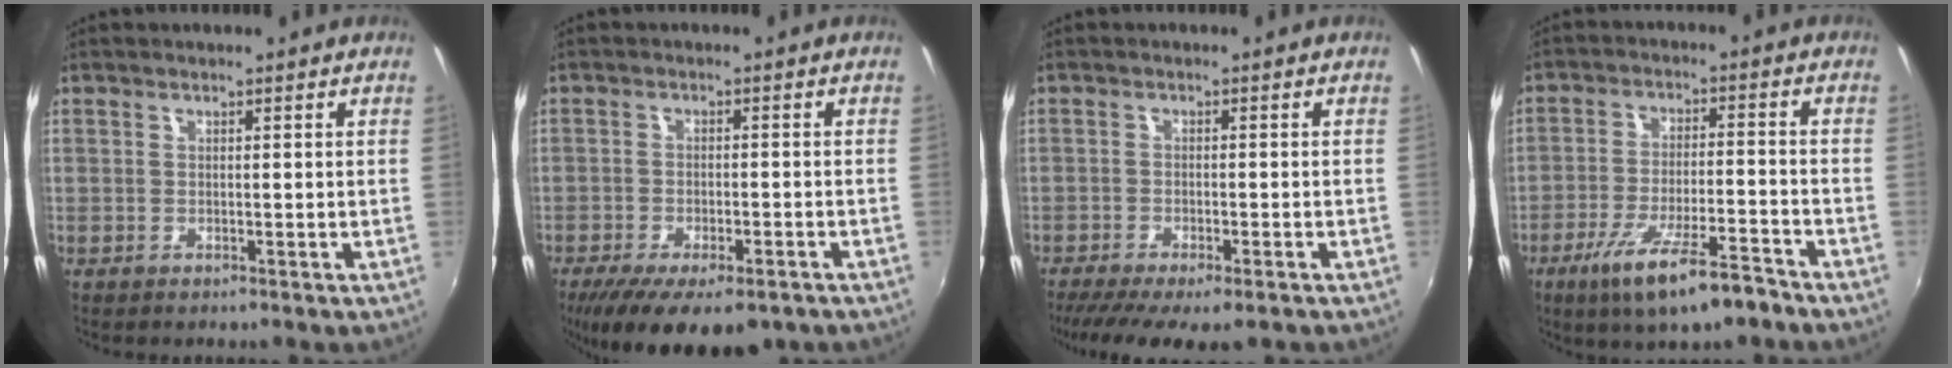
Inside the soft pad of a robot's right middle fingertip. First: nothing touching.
{"total": 14.2, "force": [-9.6, 5.3, 9.0], "torque": [-0.183, -0.048, -0.144]}
{"total": 10.6, "force": [-7.9, 2.5, 6.6], "torque": [-0.139, -0.045, -0.125]}
{"total": 12.0, "force": [-8.0, 2.1, 8.6], "torque": [-0.174, -0.026, -0.134]}